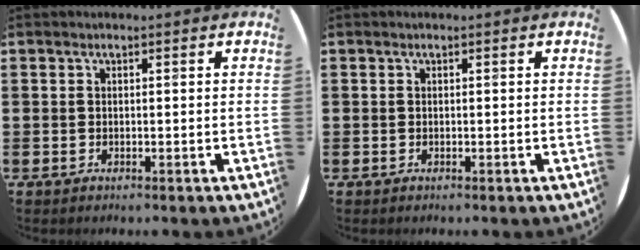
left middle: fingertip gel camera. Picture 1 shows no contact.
{"total": 0.0}